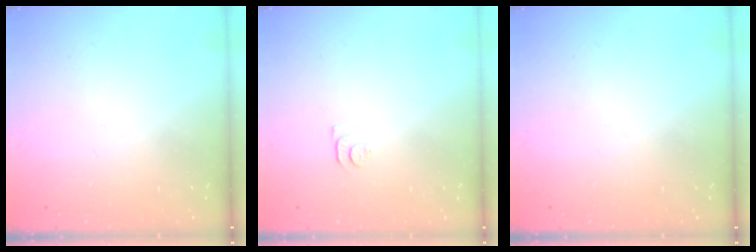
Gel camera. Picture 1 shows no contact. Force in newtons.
{"total": 7.2, "press": 7.1, "slide": 0.8}
{"total": 0.0}